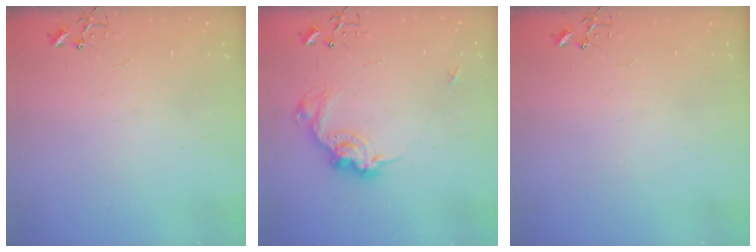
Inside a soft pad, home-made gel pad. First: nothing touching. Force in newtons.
{"total": 14.4, "press": 14.3, "slide": 1.1}
{"total": 0.0}